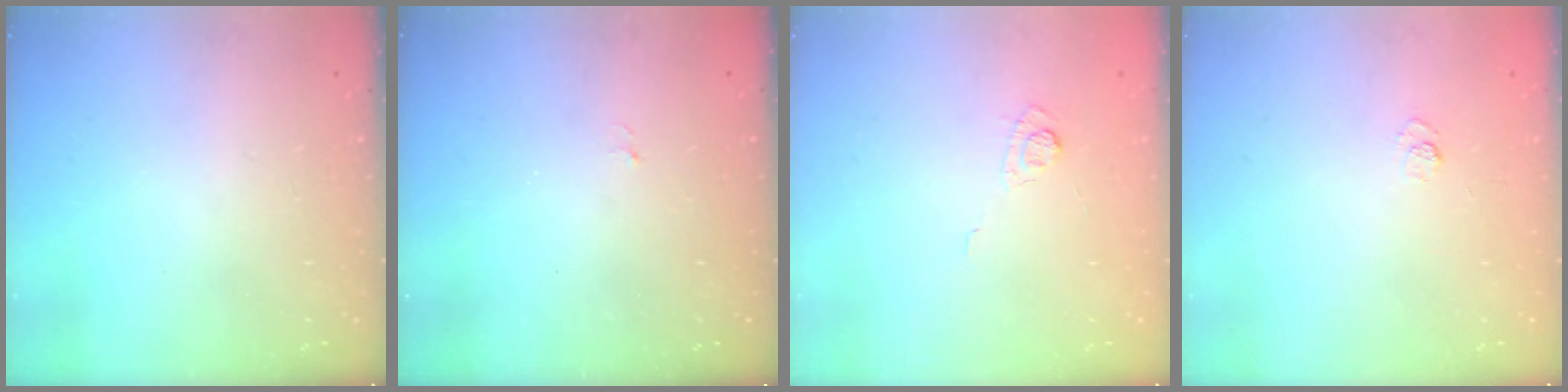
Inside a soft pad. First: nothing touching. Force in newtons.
{"total": 2.8, "press": 2.6, "slide": 0.8}
{"total": 3.1, "press": 2.7, "slide": 1.4}
{"total": 4.2, "press": 4.0, "slide": 1.3}